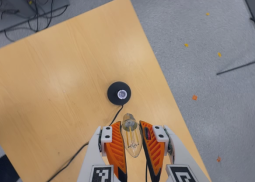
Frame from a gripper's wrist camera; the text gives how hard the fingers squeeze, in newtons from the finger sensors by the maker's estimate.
{"total": 20.1, "left": 22.6, "right": 17.6}